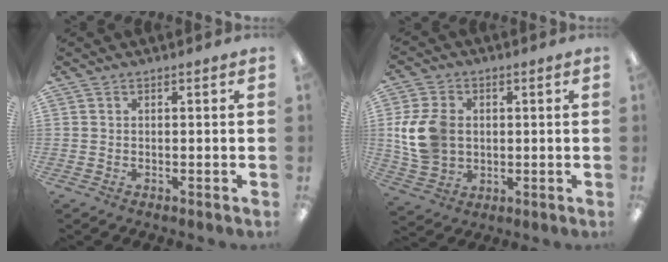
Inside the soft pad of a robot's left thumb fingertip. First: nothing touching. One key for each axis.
{"total": 11.4, "fx": 1.0, "fy": 9.0, "fz": 7.0, "tx": -0.149, "ty": 0.015, "tz": 0.021}